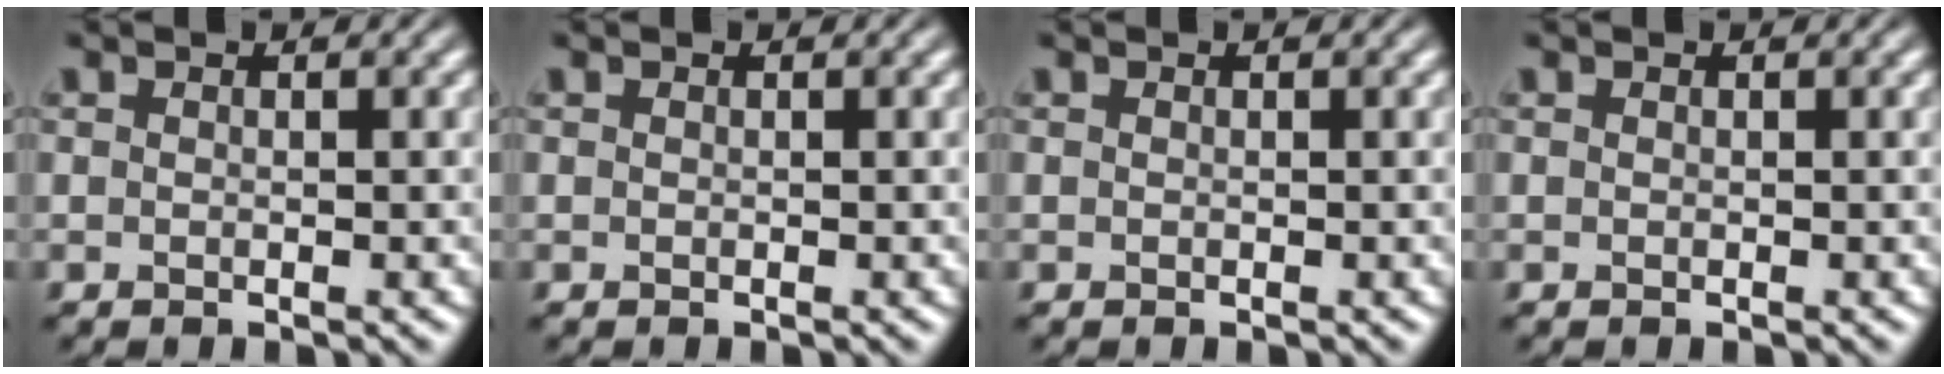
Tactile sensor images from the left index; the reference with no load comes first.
{"total": 0.0}
{"total": 0.0}
{"total": 0.0}